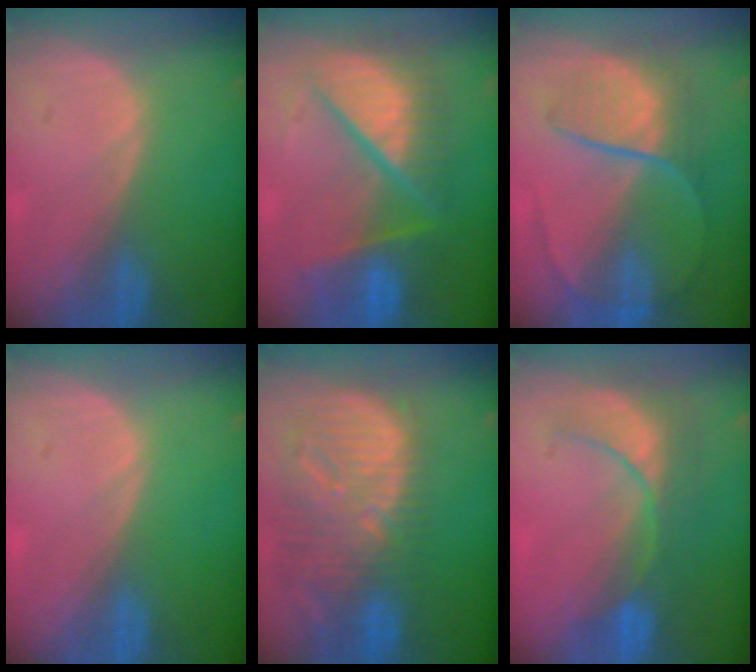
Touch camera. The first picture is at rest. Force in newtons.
{"total": 11.0, "press": 10.9, "slide": 1.4}
{"total": 8.1, "press": 7.3, "slide": 3.5}
{"total": 0.0}
{"total": 13.3, "press": 11.6, "slide": 6.6}
{"total": 8.5, "press": 7.9, "slide": 3.3}